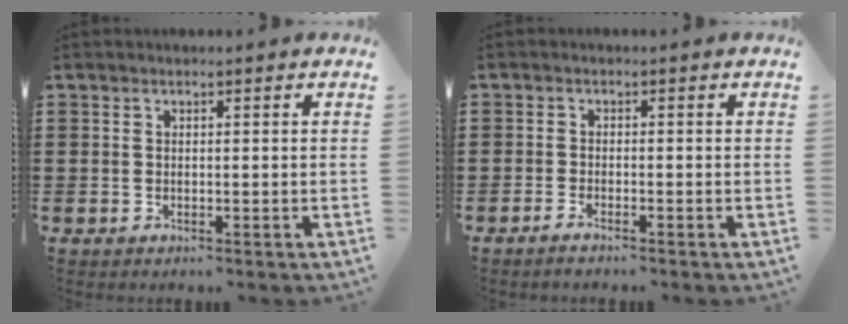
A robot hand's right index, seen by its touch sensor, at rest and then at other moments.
{"total": 1.3, "force": [-1.3, -0.2, 0.5], "torque": [-0.009, -0.004, -0.024]}